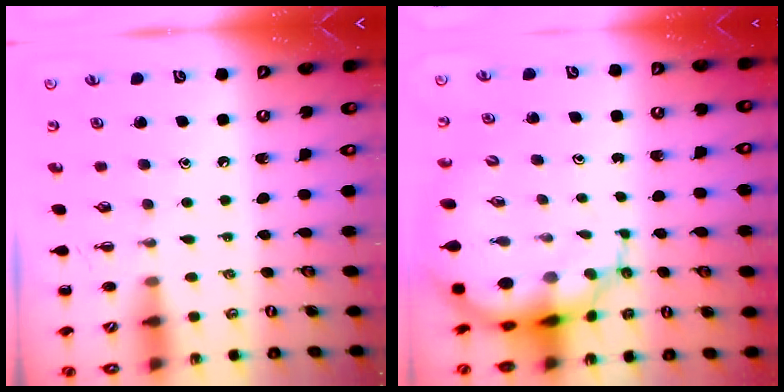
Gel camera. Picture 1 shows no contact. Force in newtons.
{"total": 10.4, "press": 10.0, "slide": 2.8}